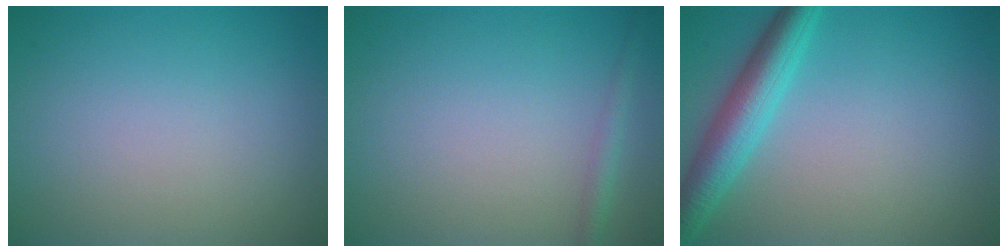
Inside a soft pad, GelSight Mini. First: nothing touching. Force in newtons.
{"total": 1.3, "press": 1.3, "slide": 0.1}
{"total": 4.8, "press": 4.8, "slide": 0.2}